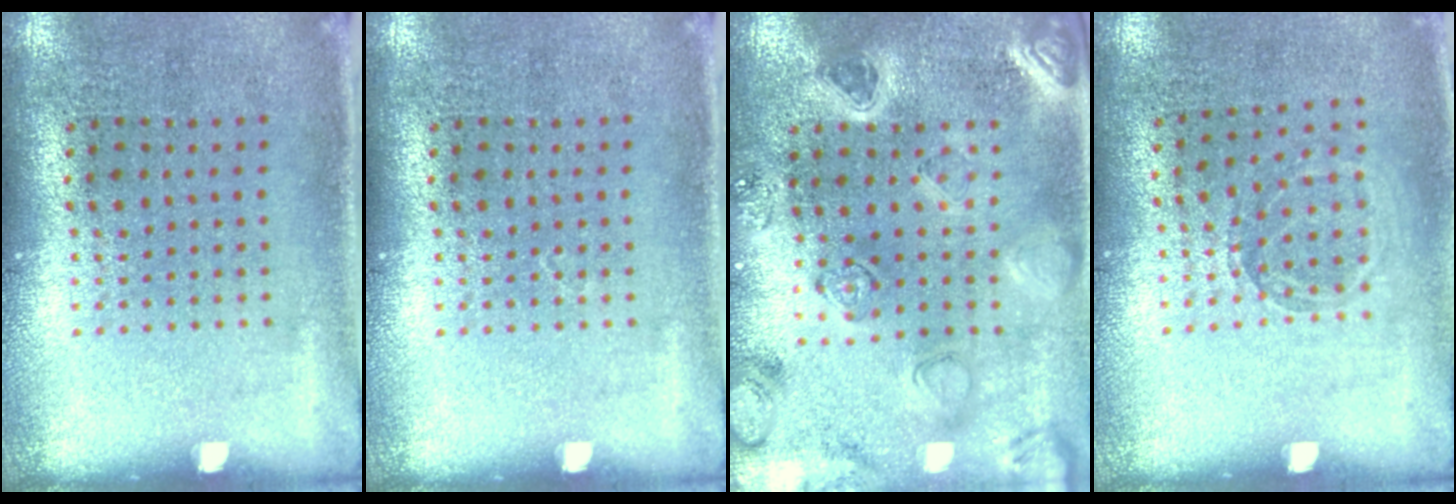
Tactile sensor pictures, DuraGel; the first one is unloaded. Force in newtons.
{"total": 0.0}
{"total": 2.2, "press": 2.2, "slide": 0.5}
{"total": 0.9, "press": 0.9, "slide": 0.2}